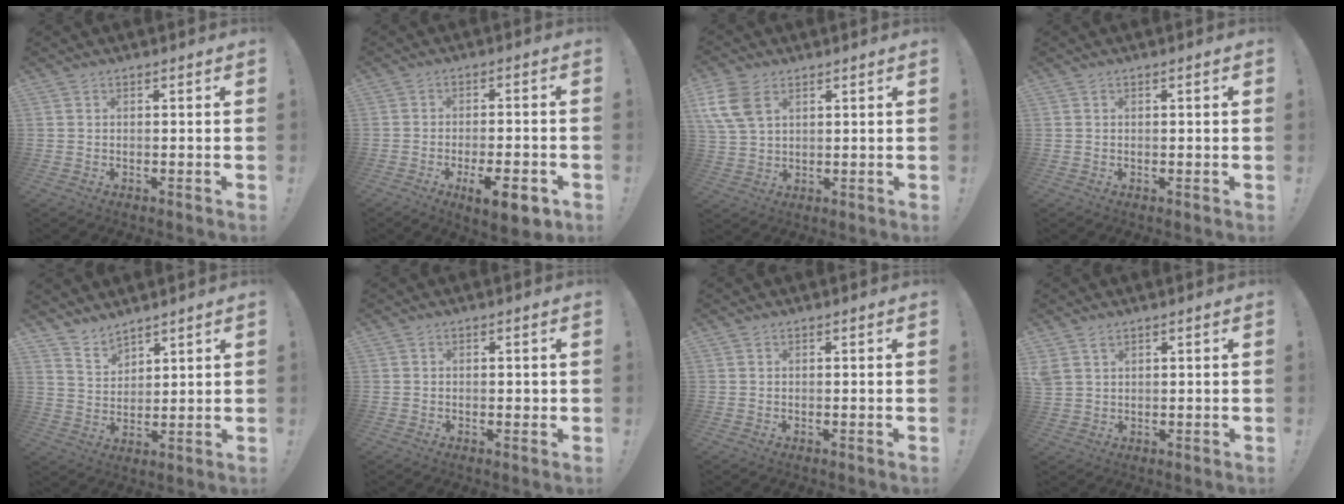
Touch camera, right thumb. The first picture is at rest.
{"total": 9.3, "force": [-4.5, 2.5, 7.7], "torque": [-0.106, 0.016, -0.070]}
{"total": 9.9, "force": [4.4, 6.4, 6.0], "torque": [-0.126, -0.010, 0.087]}
{"total": 0.8, "force": [0.2, -0.1, 0.7], "torque": [-0.014, -0.001, 0.004]}
{"total": 6.4, "force": [5.7, 2.6, 1.3], "torque": [-0.035, -0.041, 0.111]}
{"total": 0.9, "force": [0.0, 0.6, 0.7], "torque": [-0.004, -0.001, -0.001]}
{"total": 0.0}
{"total": 3.1, "force": [2.0, 1.8, 1.6], "torque": [-0.026, -0.008, 0.039]}